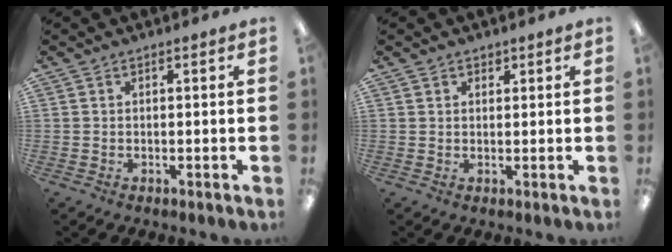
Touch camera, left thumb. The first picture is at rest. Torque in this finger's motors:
{"motor_torque": [0.10, -0.08, -0.07, -0.08, 0.00]}